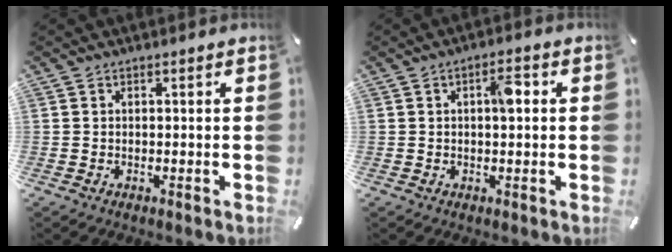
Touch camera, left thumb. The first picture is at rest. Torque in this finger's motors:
{"motor_torque": [0.59, 1.24, 0.45, -0.50, 0.17]}